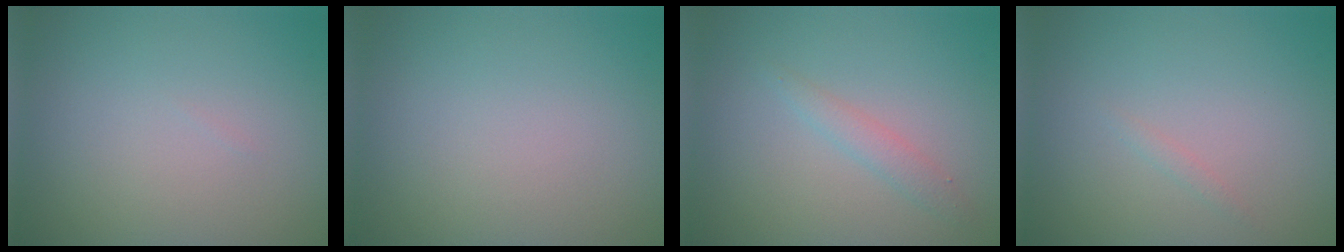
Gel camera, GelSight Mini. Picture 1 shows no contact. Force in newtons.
{"total": 0.0}
{"total": 1.4, "press": 1.4, "slide": 0.1}
{"total": 0.5, "press": 0.5, "slide": 0.0}